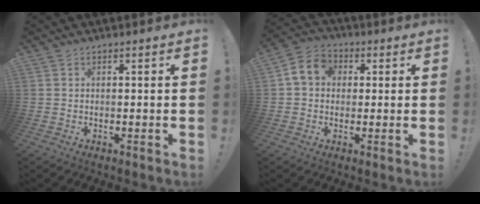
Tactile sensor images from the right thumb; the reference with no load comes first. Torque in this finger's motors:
{"motor_torque": [0.81, 0.81, 0.03, 0.02, 0.00]}